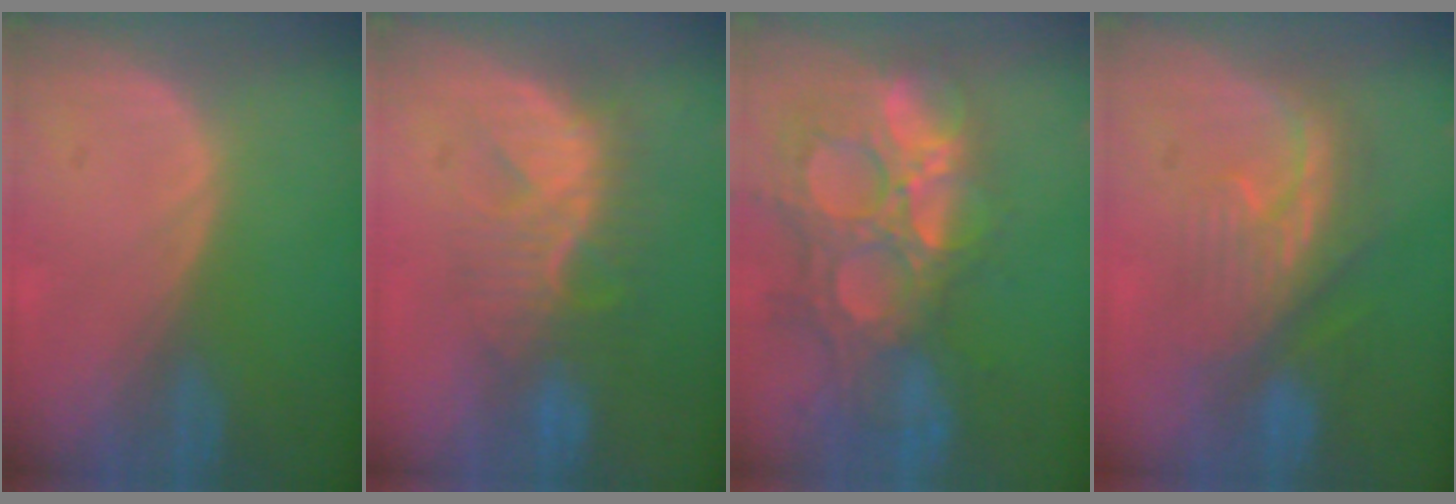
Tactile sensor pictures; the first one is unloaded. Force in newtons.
{"total": 8.0, "press": 7.9, "slide": 1.1}
{"total": 14.7, "press": 12.1, "slide": 8.3}
{"total": 8.0, "press": 8.0, "slide": 1.0}